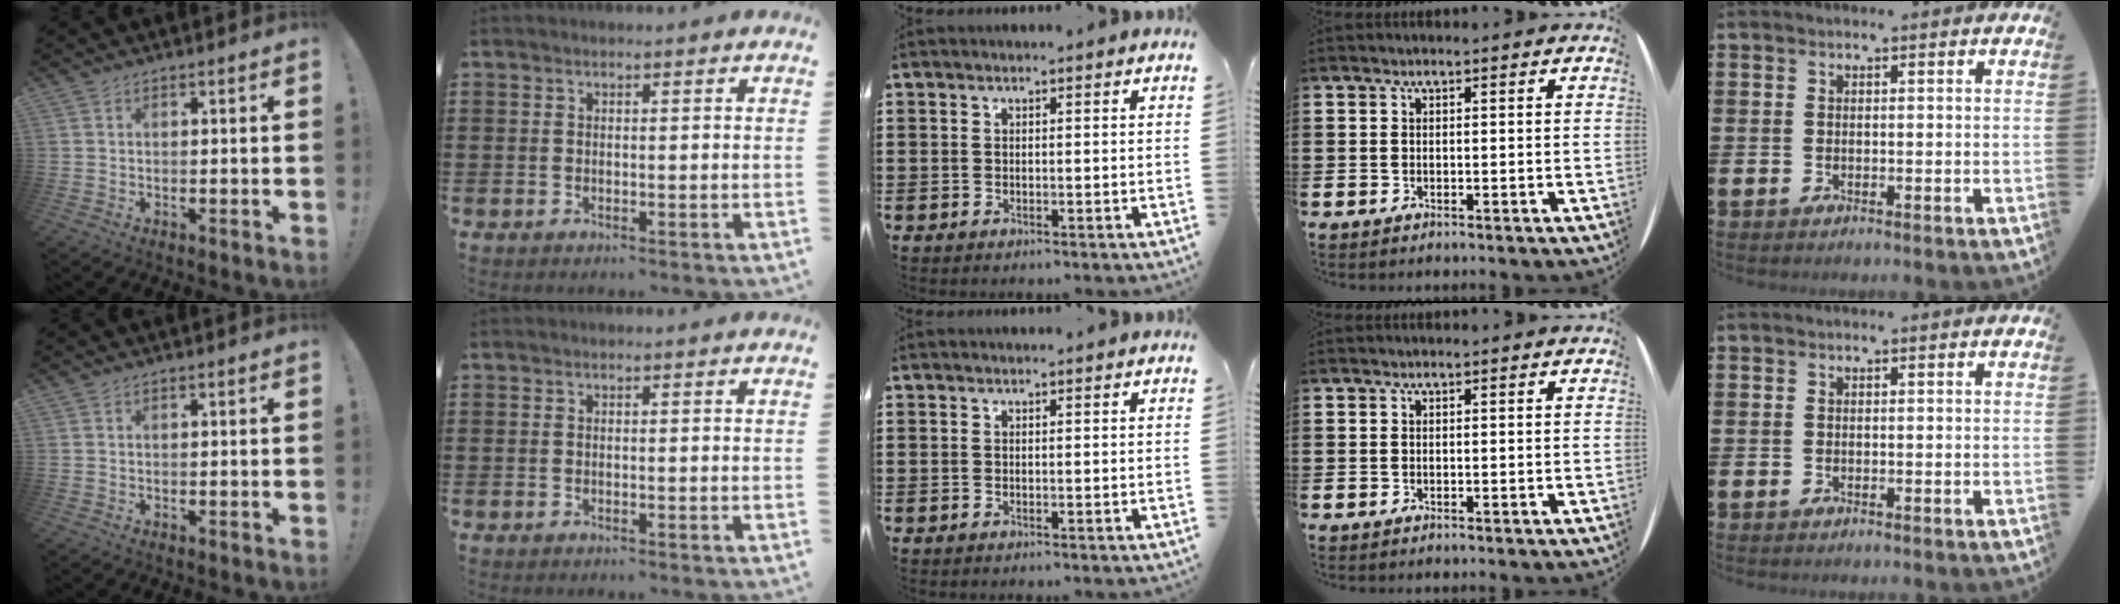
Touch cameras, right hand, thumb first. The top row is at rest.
{}